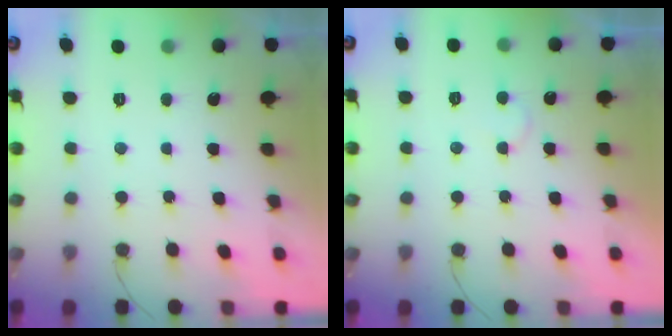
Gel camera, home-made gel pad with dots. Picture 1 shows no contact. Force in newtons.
{"total": 3.2, "press": 3.2, "slide": 0.3}